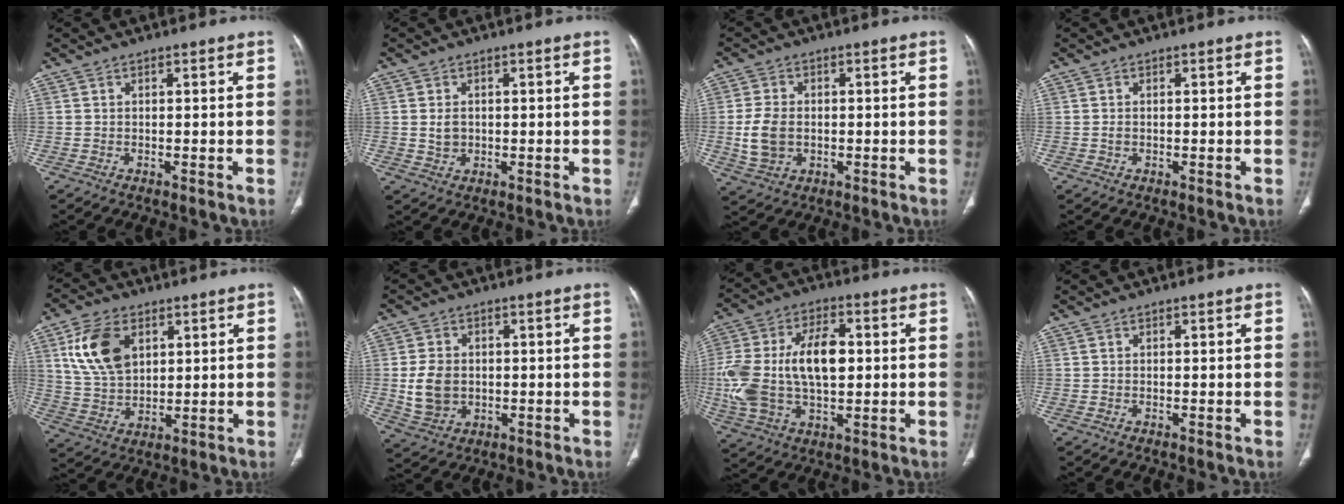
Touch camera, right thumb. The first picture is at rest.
{"total": 2.7, "force": [0.2, 2.2, 1.5], "torque": [-0.021, 0.000, 0.007]}
{"total": 6.9, "force": [-0.5, 5.0, 4.7], "torque": [-0.094, 0.004, -0.004]}
{"total": 0.6, "force": [-0.1, 0.3, 0.4], "torque": [-0.012, 0.000, -0.001]}
{"total": 12.4, "force": [4.7, 7.9, 8.4], "torque": [-0.145, -0.012, 0.096]}
{"total": 7.7, "force": [-0.2, 6.1, 4.7], "torque": [-0.077, 0.001, 0.008]}
{"total": 19.4, "force": [0.9, 11.1, 15.9], "torque": [-0.324, 0.014, 0.021]}
{"total": 0.0}